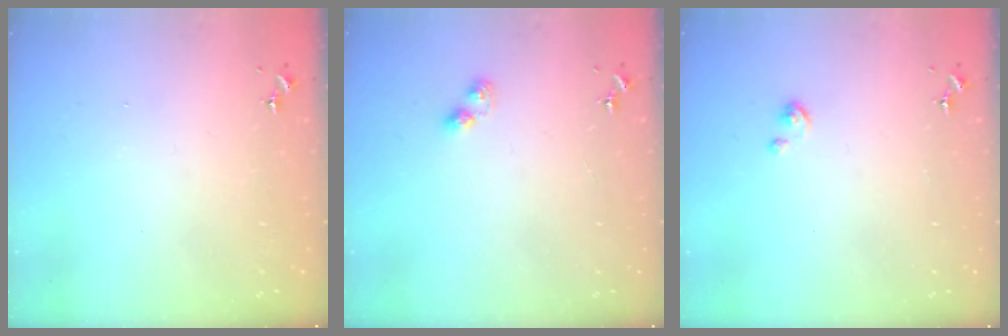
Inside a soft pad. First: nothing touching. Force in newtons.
{"total": 2.8, "press": 2.7, "slide": 0.4}
{"total": 2.2, "press": 2.2, "slide": 0.2}